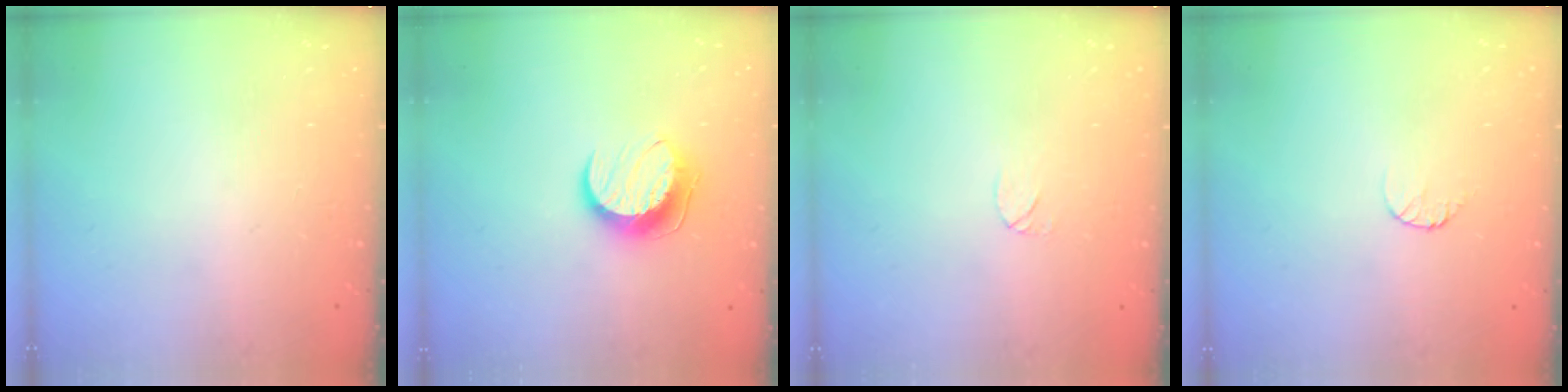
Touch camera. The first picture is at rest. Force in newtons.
{"total": 10.2, "press": 10.2, "slide": 0.4}
{"total": 3.7, "press": 3.7, "slide": 0.3}
{"total": 5.2, "press": 5.2, "slide": 0.5}